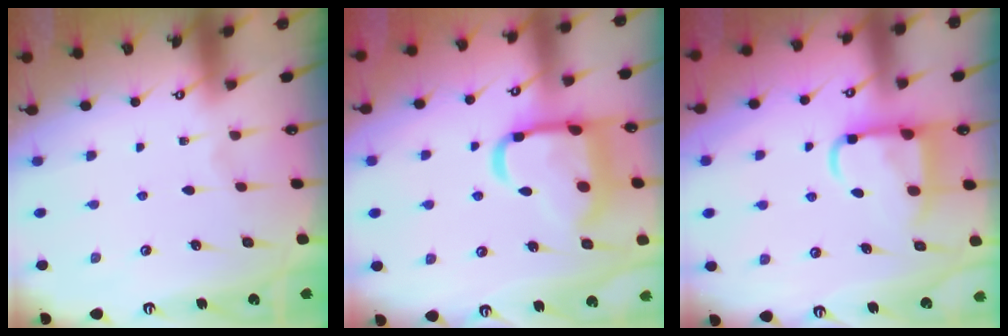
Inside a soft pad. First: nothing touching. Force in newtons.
{"total": 18.9, "press": 18.8, "slide": 1.8}
{"total": 10.6, "press": 10.5, "slide": 1.6}